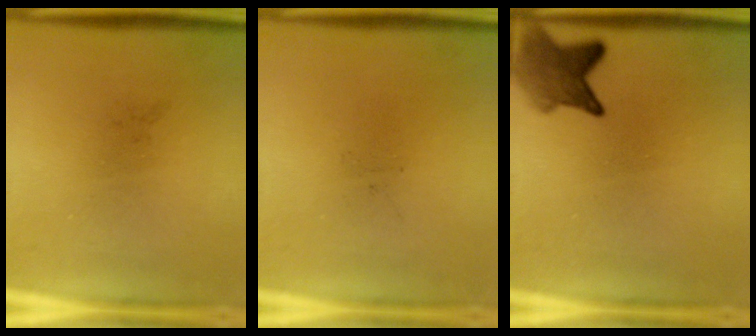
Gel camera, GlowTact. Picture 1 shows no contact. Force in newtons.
{"total": 0.0}
{"total": 4.7}